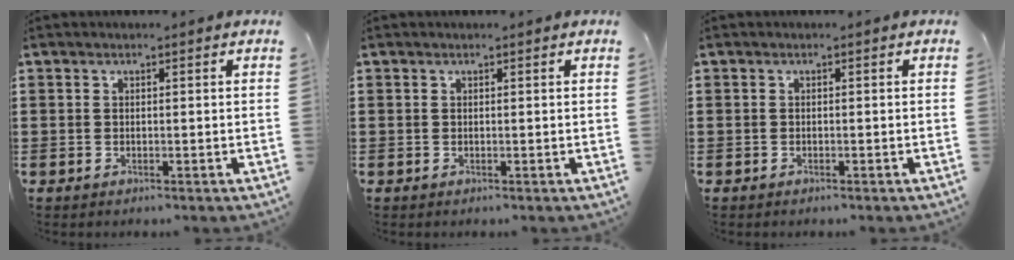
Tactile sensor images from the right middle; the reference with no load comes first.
{"total": 0.0}
{"total": 0.6, "force": [-0.5, 0.2, 0.0], "torque": [0.000, 0.000, -0.011]}